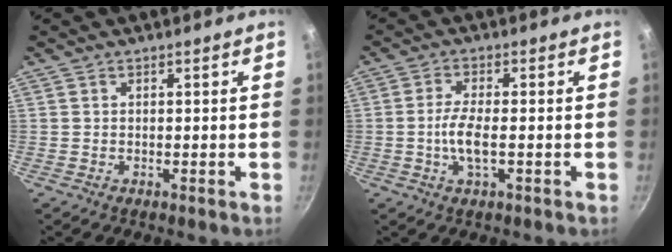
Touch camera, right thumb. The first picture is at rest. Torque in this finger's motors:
{"motor_torque": [-0.34, 0.50, 0.85, 0.08, 0.19]}